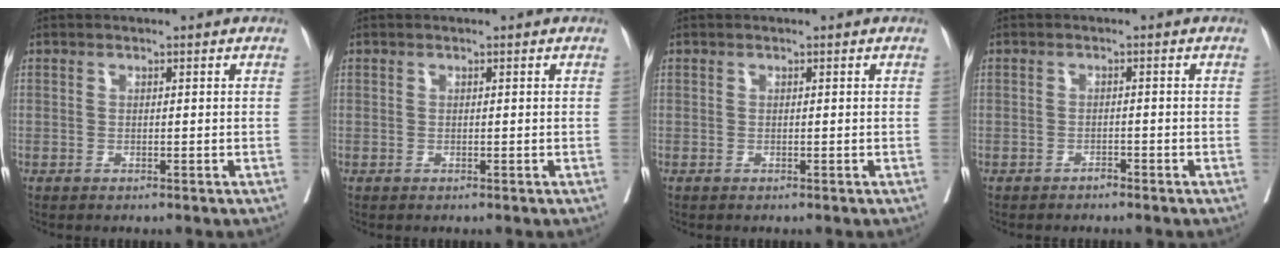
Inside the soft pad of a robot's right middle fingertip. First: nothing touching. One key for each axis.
{"total": 0.0}
{"total": 0.0}
{"total": 0.9, "fx": -0.9, "fy": 0.2, "fz": 0.3, "tx": -0.005, "ty": 0.001, "tz": -0.014}